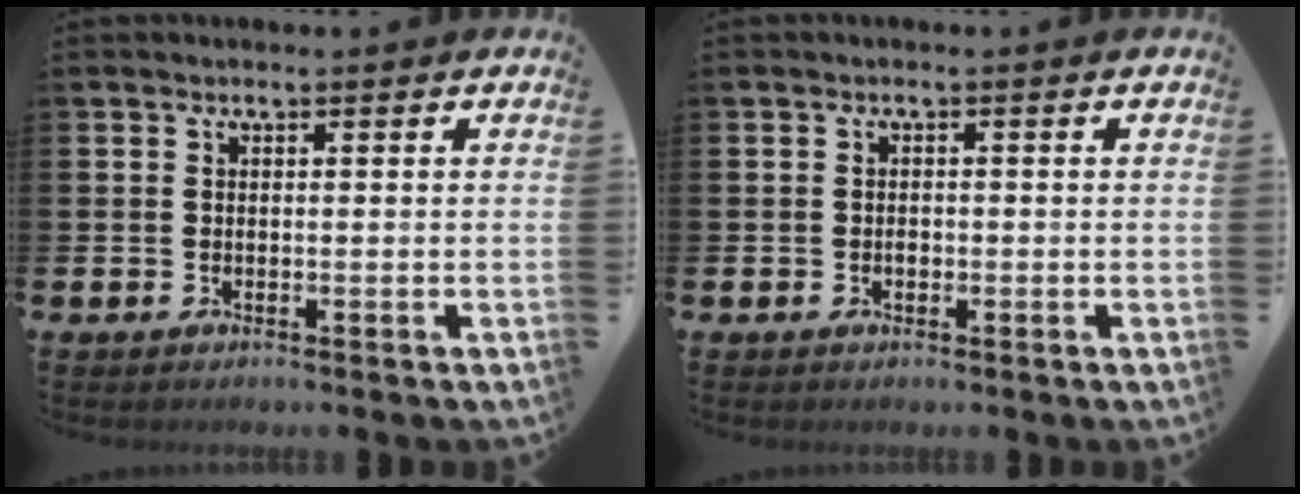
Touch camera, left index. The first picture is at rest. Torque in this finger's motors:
{"motor_torque": [0.18, 0.00, 0.01, 0.03]}